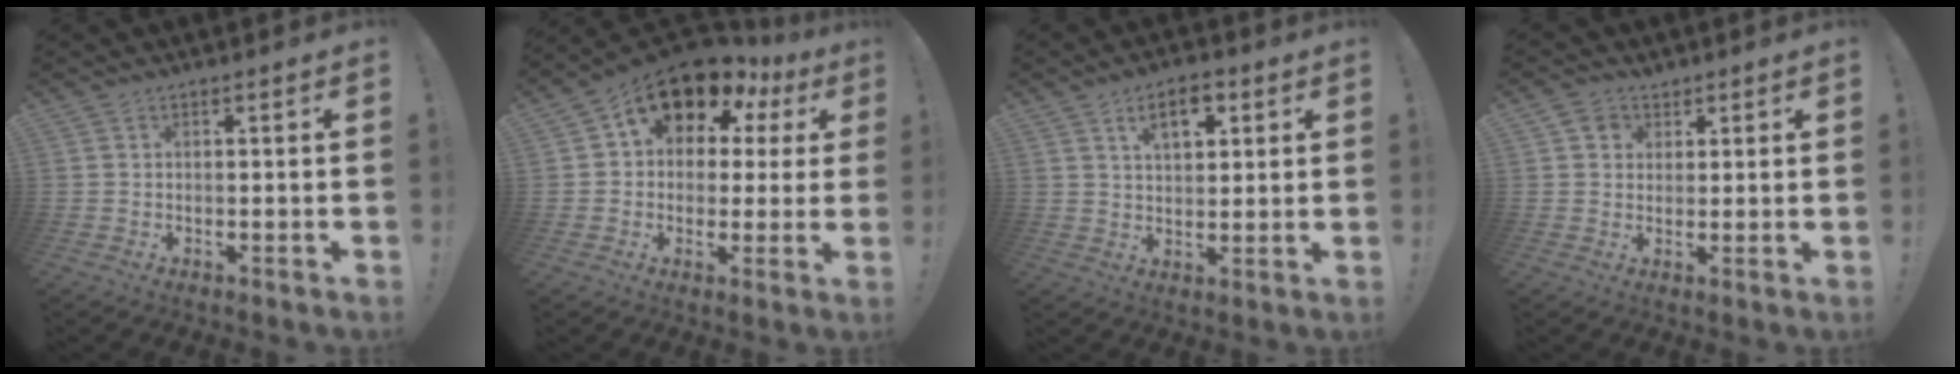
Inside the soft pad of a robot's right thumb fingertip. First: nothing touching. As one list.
[{"total": 12.6, "force": [8.5, 6.8, 6.2], "torque": [-0.095, -0.067, 0.151]}, {"total": 8.1, "force": [3.9, 4.2, 5.7], "torque": [-0.079, -0.005, 0.065]}, {"total": 4.4, "force": [2.4, 3.6, 0.8], "torque": [-0.006, -0.006, 0.044]}]